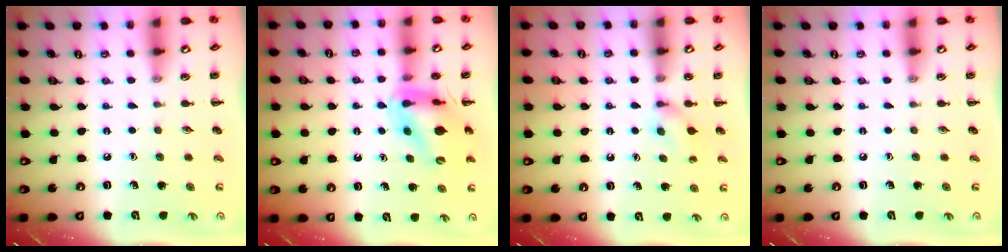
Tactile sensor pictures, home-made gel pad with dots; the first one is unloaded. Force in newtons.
{"total": 12.4, "press": 11.9, "slide": 3.4}
{"total": 5.2, "press": 4.9, "slide": 1.5}
{"total": 0.0}